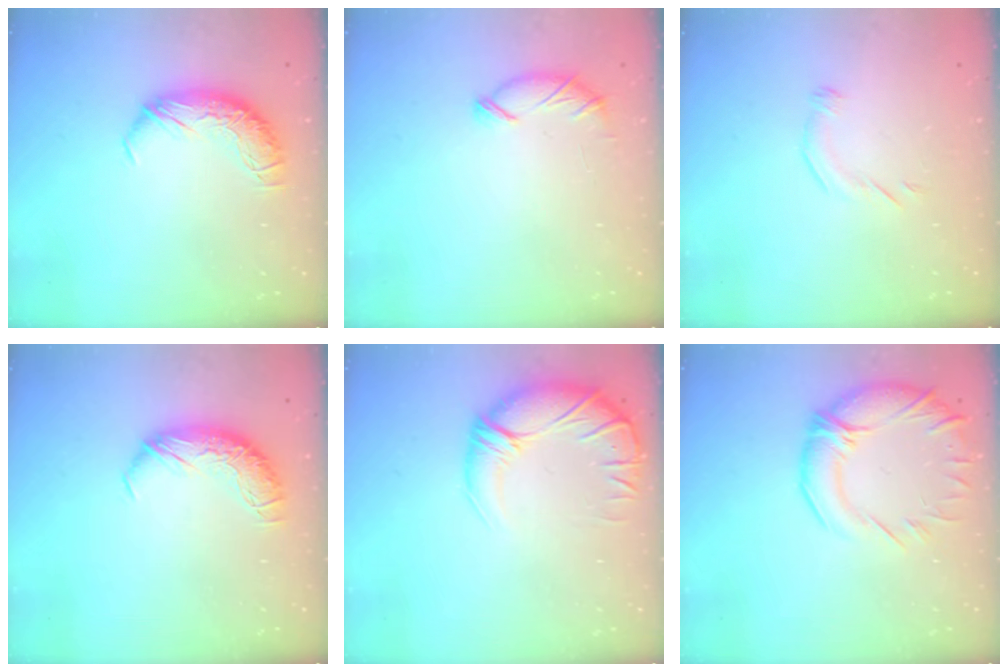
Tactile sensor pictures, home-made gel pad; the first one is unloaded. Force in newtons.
{"total": 6.1, "press": 6.0, "slide": 0.6}
{"total": 4.3, "press": 4.2, "slide": 0.7}
{"total": 0.0}
{"total": 3.1, "press": 0.4, "slide": 3.1}
{"total": 7.7, "press": 6.0, "slide": 4.9}